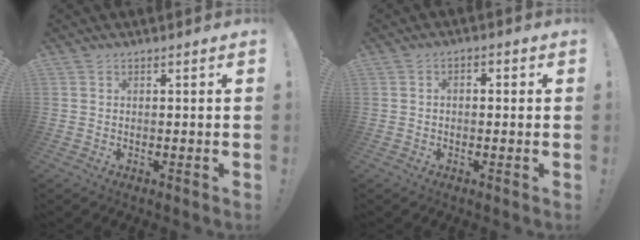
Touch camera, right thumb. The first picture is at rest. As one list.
[{"total": 1.8, "force": [-1.1, 1.1, 0.9], "torque": [-0.006, 0.005, -0.021]}]